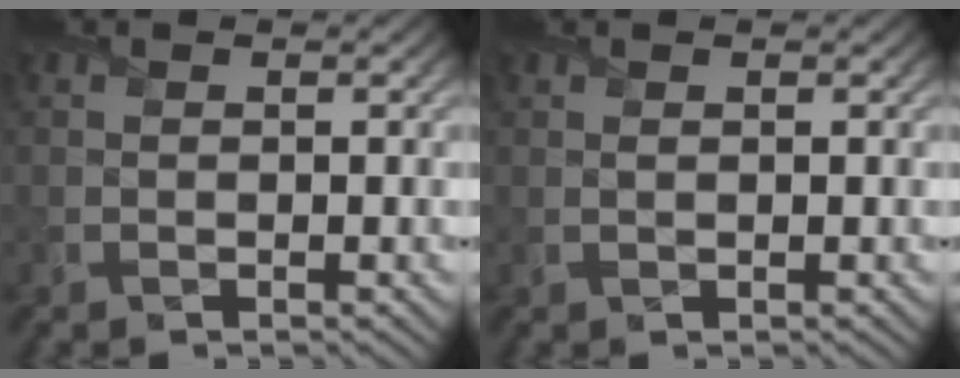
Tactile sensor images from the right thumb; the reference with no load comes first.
{"total": 0.5, "force": [0.3, 0.2, 0.4], "torque": [-0.009, 0.001, 0.007]}